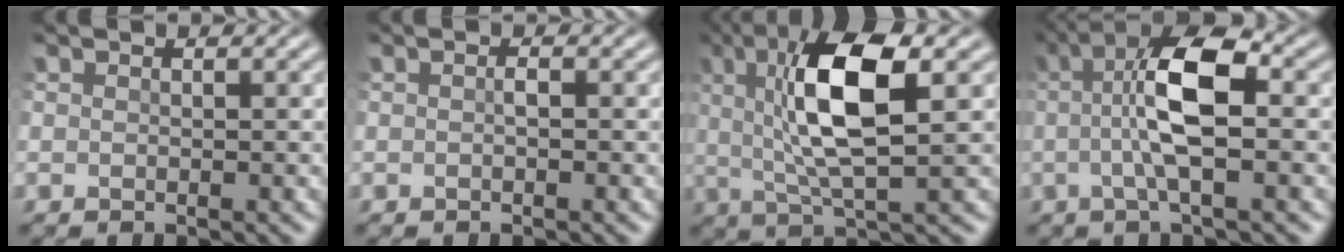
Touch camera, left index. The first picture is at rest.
{"total": 0.7, "force": [-0.1, 0.3, 0.7], "torque": [-0.014, 0.002, 0.000]}
{"total": 8.4, "force": [1.8, 2.2, 7.9], "torque": [-0.143, 0.009, 0.028]}
{"total": 6.7, "force": [0.6, 1.8, 6.4], "torque": [-0.126, 0.016, 0.003]}